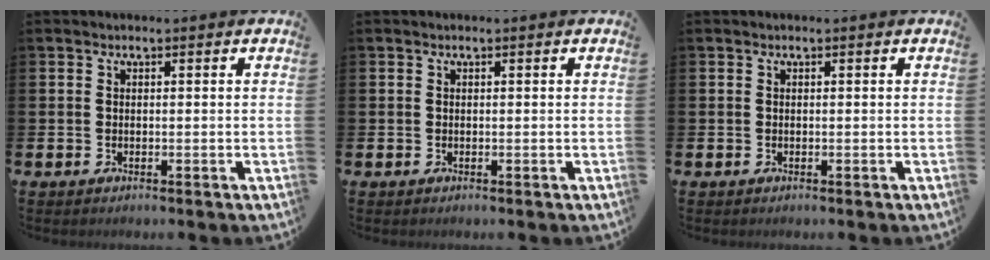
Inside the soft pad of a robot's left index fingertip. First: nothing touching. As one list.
[{"total": 0.0}, {"total": 0.0}]